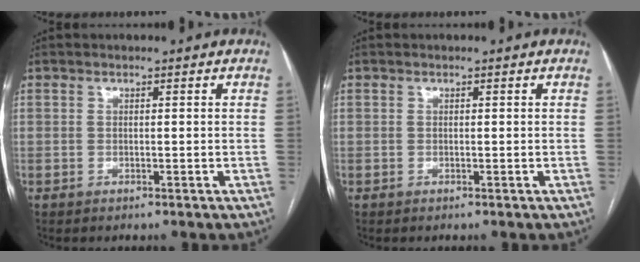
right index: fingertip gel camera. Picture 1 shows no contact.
{"total": 0.0}